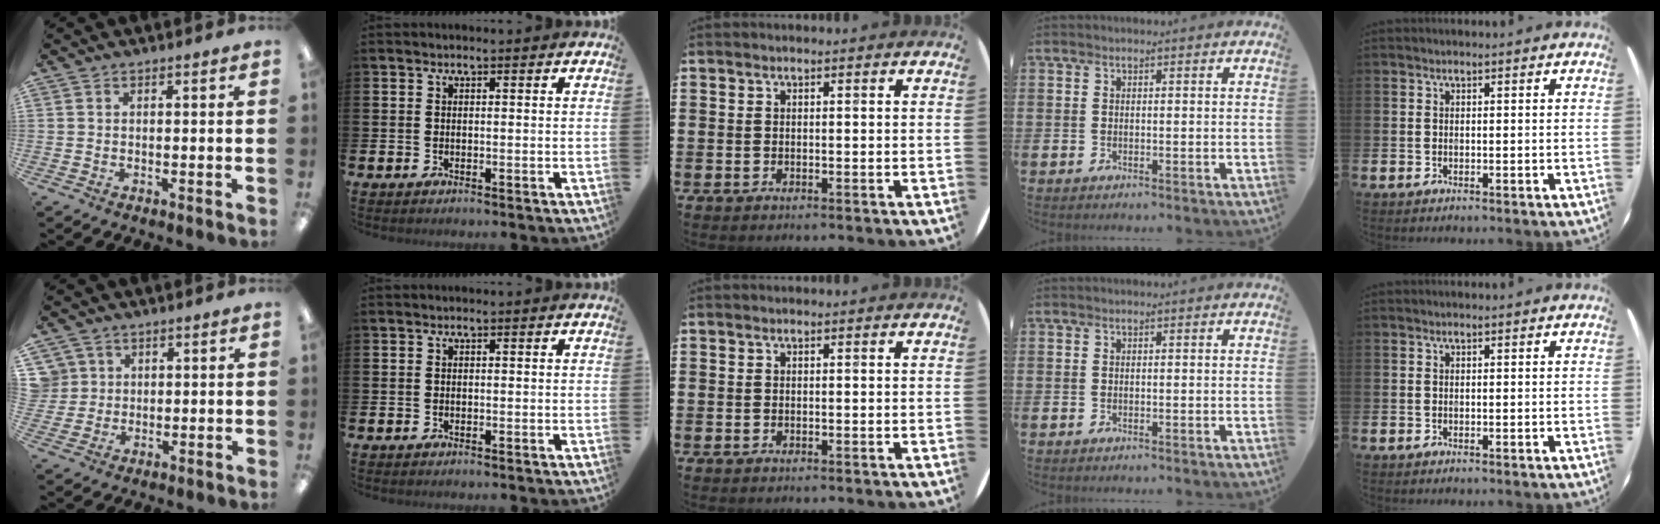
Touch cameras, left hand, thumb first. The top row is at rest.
{"thumb": {"total": 4.6, "force": [1.8, 4.2, 0.1], "torque": [-0.013, 0.003, 0.035]}}